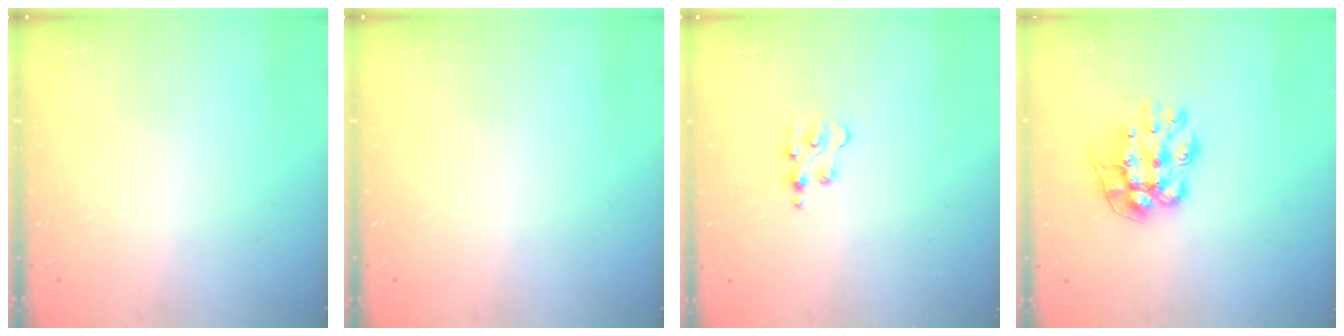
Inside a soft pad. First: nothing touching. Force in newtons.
{"total": 0.0}
{"total": 2.5, "press": 2.5, "slide": 0.4}
{"total": 9.2, "press": 9.2, "slide": 0.4}